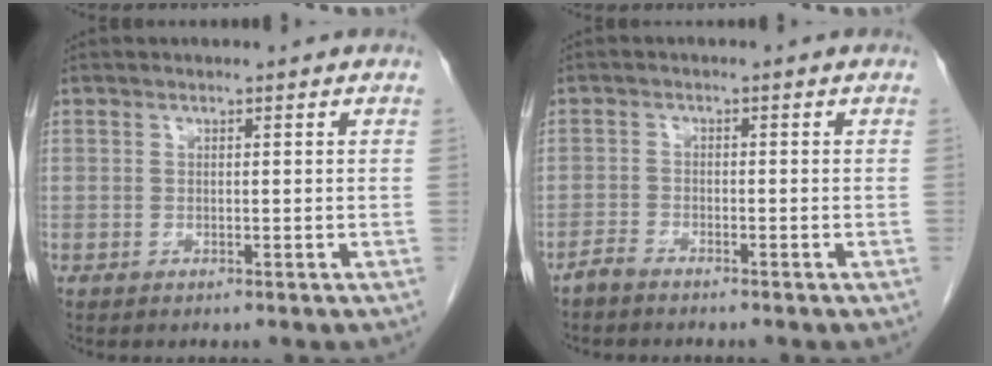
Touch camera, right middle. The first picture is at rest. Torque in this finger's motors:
{"motor_torque": [0.04, -0.04, 0.02, 0.01]}